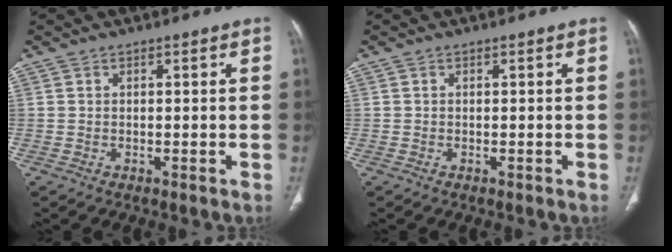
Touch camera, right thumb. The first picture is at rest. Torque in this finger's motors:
{"motor_torque": [-0.13, 0.18, -0.28, 0.09, -0.02]}